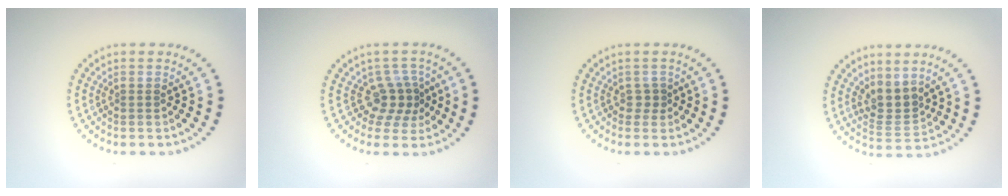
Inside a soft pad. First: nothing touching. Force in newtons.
{"total": 2.9, "press": 2.2, "slide": 1.9}
{"total": 0.9, "press": 0.8, "slide": 0.4}
{"total": 2.7, "press": 2.1, "slide": 1.7}